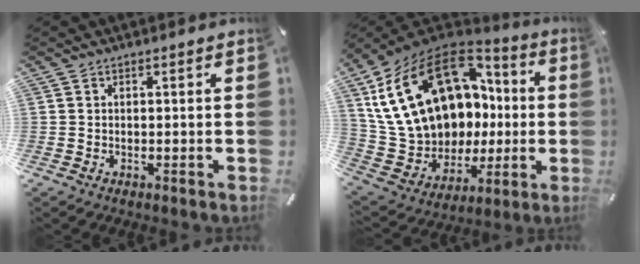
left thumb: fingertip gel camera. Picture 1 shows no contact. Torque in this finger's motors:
{"motor_torque": [2.01, 2.99, 1.80, -0.97, 1.05]}